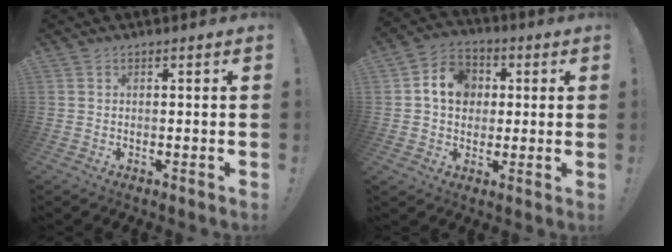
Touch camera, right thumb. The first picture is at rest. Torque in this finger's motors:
{"motor_torque": [1.16, 1.79, 1.09, -0.17, 0.11]}